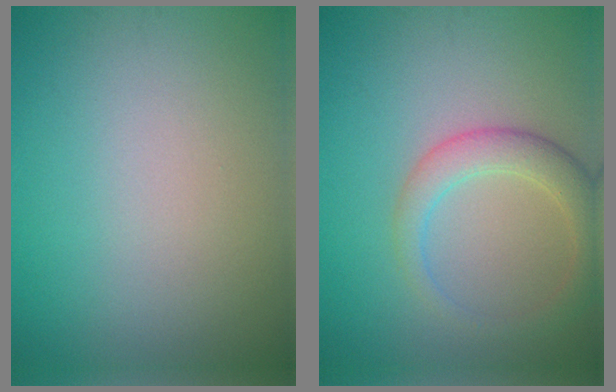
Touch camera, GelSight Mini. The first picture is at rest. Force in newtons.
{"total": 3.6, "press": 3.6, "slide": 0.2}